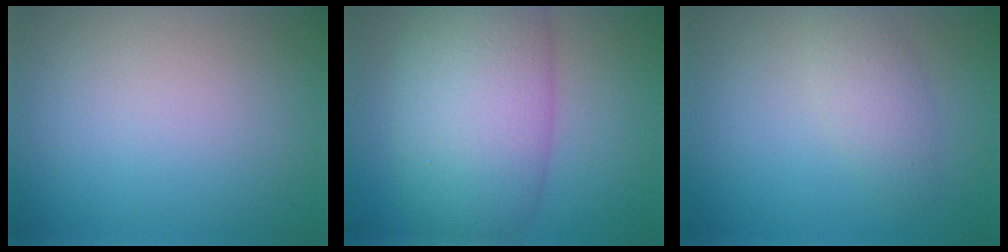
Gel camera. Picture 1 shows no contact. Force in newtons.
{"total": 10.3, "press": 10.3, "slide": 0.2}
{"total": 2.3, "press": 2.3, "slide": 0.1}